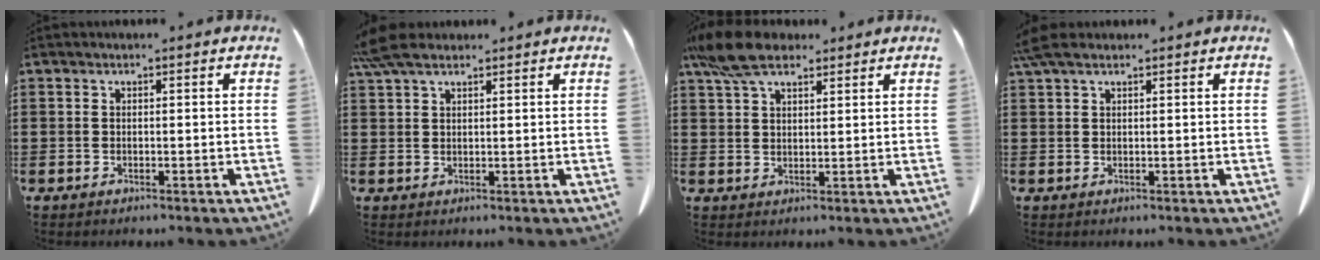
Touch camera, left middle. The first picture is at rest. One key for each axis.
{"total": 4.3, "fx": 3.1, "fy": 1.5, "fz": 2.6, "tx": -0.068, "ty": 0.002, "tz": 0.057}
{"total": 7.7, "fx": 5.6, "fy": 3.0, "fz": 4.4, "tx": -0.102, "ty": -0.002, "tz": 0.107}
{"total": 2.5, "fx": 1.7, "fy": 0.8, "fz": 1.6, "tx": -0.037, "ty": 0.004, "tz": 0.033}